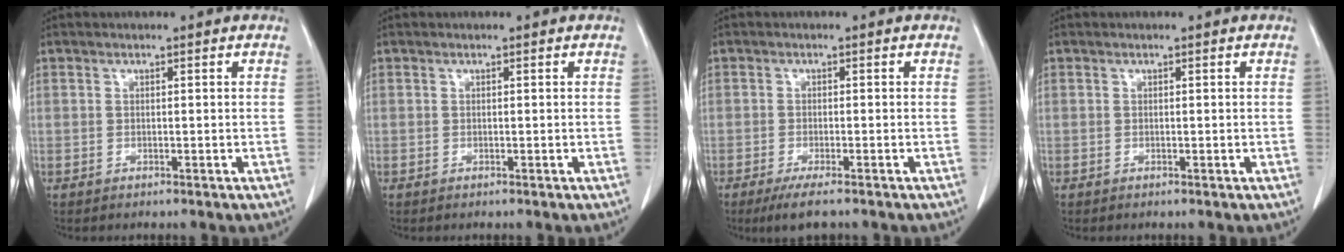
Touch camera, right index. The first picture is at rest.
{"total": 0.0}
{"total": 4.4, "force": [-3.2, 0.4, 3.0], "torque": [-0.050, -0.012, -0.051]}
{"total": 0.0}